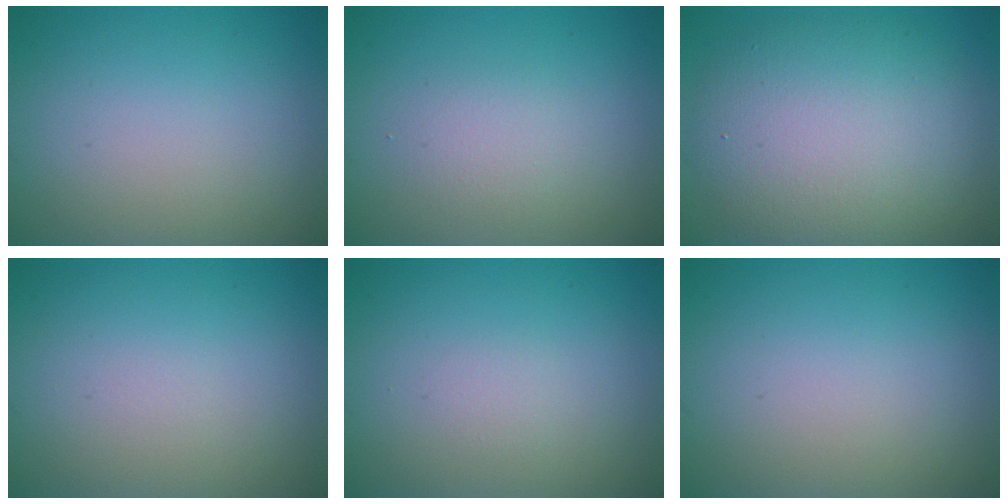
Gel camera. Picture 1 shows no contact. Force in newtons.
{"total": 1.7, "press": 1.7, "slide": 0.2}
{"total": 9.3, "press": 9.3, "slide": 0.5}
{"total": 0.0}
{"total": 0.6, "press": 0.6, "slide": 0.0}
{"total": 0.0}